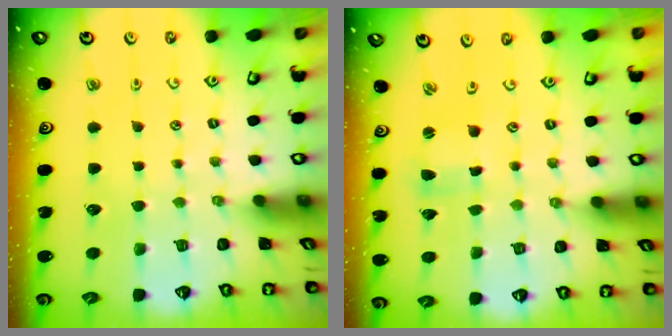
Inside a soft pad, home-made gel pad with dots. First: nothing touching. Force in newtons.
{"total": 1.7, "press": 1.7, "slide": 0.4}